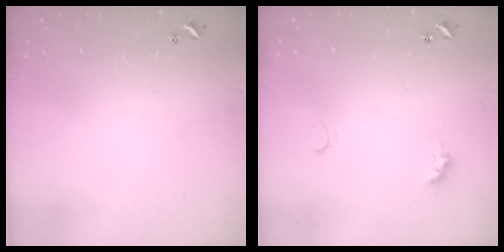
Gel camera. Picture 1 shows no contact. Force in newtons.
{"total": 2.2, "press": 2.1, "slide": 0.6}